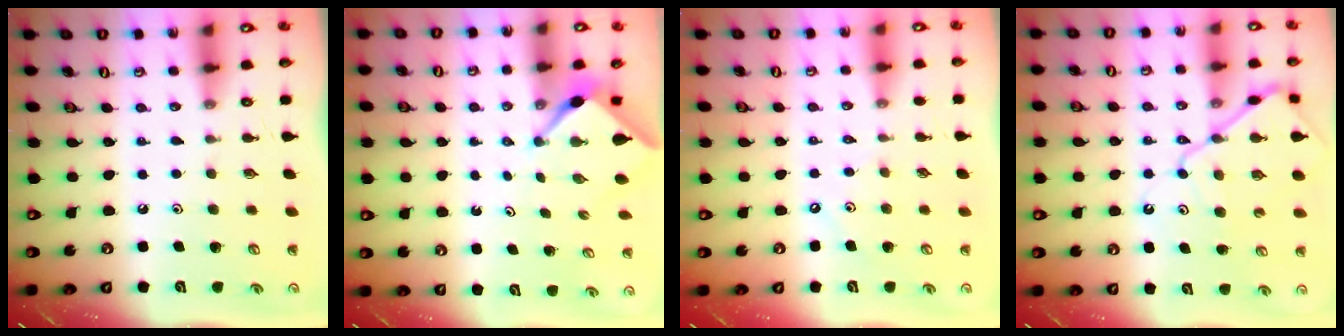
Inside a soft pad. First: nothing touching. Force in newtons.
{"total": 2.2, "press": 2.2, "slide": 0.2}
{"total": 2.1, "press": 2.0, "slide": 0.3}
{"total": 12.4, "press": 12.3, "slide": 1.2}